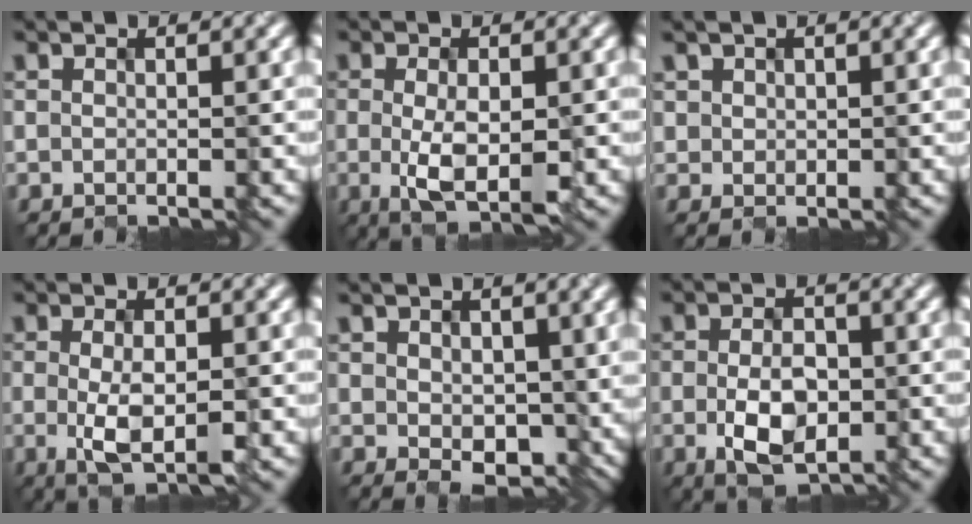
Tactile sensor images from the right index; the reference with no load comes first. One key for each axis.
{"total": 4.5, "fx": -1.2, "fy": 1.6, "fz": 4.0, "tx": -0.080, "ty": -0.009, "tz": -0.012}
{"total": 0.8, "fx": 0.5, "fy": 0.5, "fz": -0.4, "tx": -0.003, "ty": 0.001, "tz": 0.023}
{"total": 4.0, "fx": -1.2, "fy": 1.3, "fz": 3.6, "tx": -0.075, "ty": -0.008, "tz": -0.013}
{"total": 3.9, "fx": 0.3, "fy": 2.5, "fz": 3.0, "tx": -0.058, "ty": -0.007, "tz": 0.016}
{"total": 4.9, "fx": -1.3, "fy": 2.8, "fz": 3.8, "tx": -0.077, "ty": -0.005, "tz": -0.017}